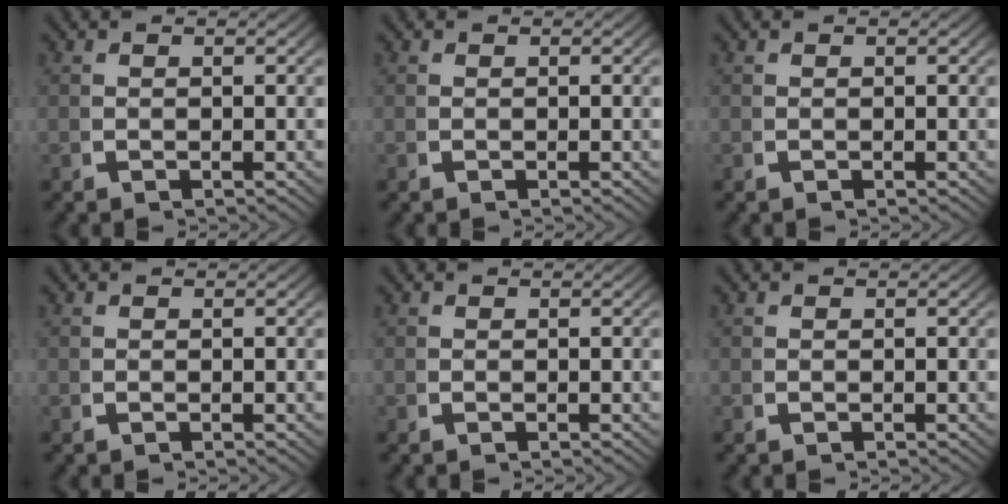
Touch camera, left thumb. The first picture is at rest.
{"total": 0.0}
{"total": 0.0}
{"total": 0.0}
{"total": 0.0}
{"total": 0.0}